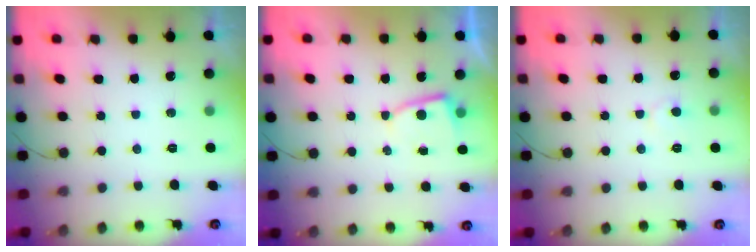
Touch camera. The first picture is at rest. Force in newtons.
{"total": 4.1, "press": 4.1, "slide": 0.4}
{"total": 4.9, "press": 4.9, "slide": 0.5}